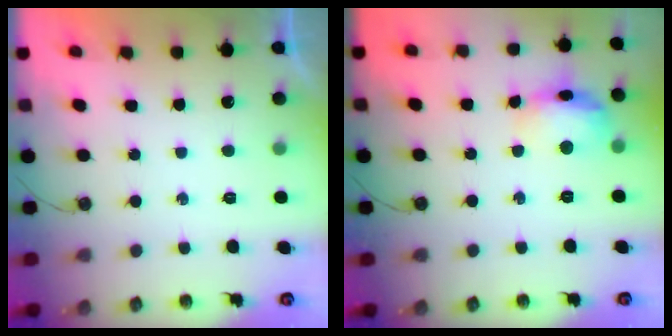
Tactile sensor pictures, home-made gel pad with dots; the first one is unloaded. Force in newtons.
{"total": 13.7, "press": 13.6, "slide": 1.2}